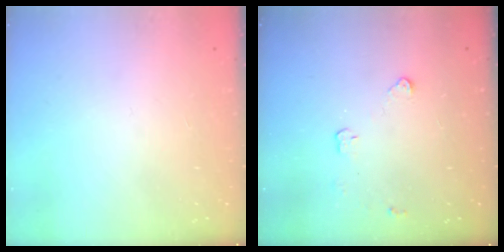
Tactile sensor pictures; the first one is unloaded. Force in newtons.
{"total": 3.0, "press": 3.0, "slide": 0.4}